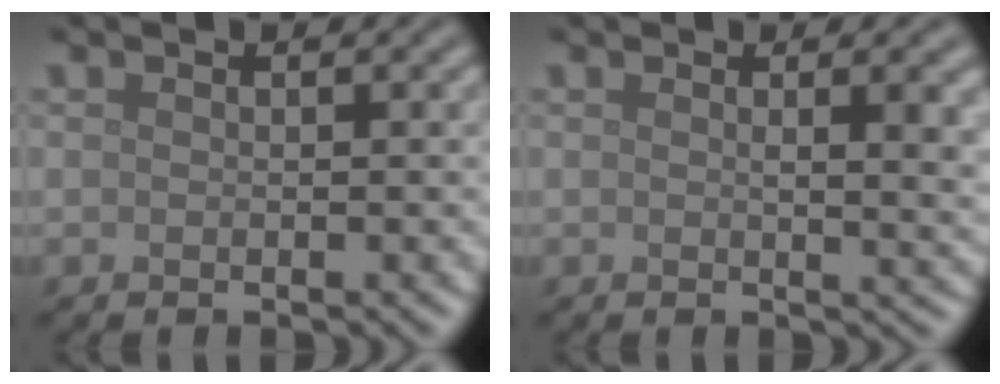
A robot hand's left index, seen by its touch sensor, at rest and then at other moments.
{"total": 3.9, "force": [1.0, 1.3, 3.6], "torque": [-0.038, 0.002, 0.014]}